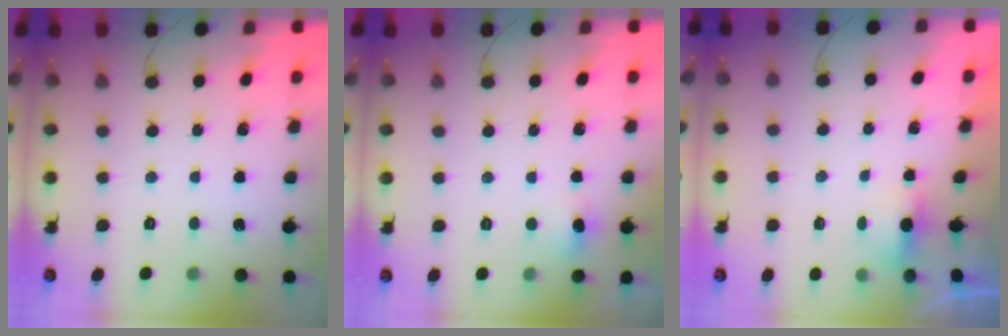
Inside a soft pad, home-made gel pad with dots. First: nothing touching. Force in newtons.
{"total": 5.8, "press": 4.8, "slide": 3.1}
{"total": 2.7, "press": 2.6, "slide": 0.7}